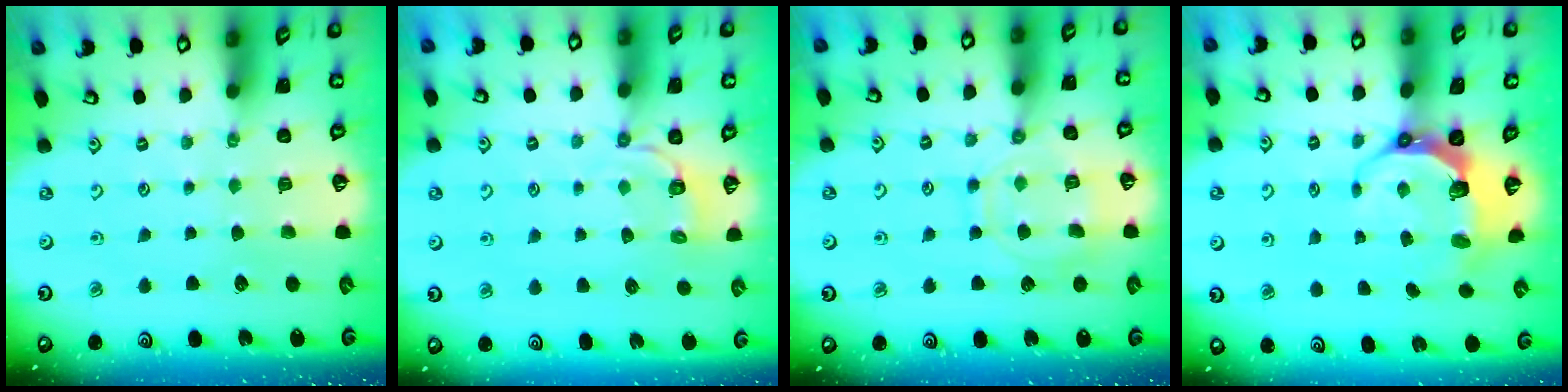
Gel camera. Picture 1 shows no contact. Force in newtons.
{"total": 3.3, "press": 1.9, "slide": 2.7}
{"total": 10.9, "press": 10.9, "slide": 1.0}
{"total": 8.1, "press": 6.9, "slide": 4.2}